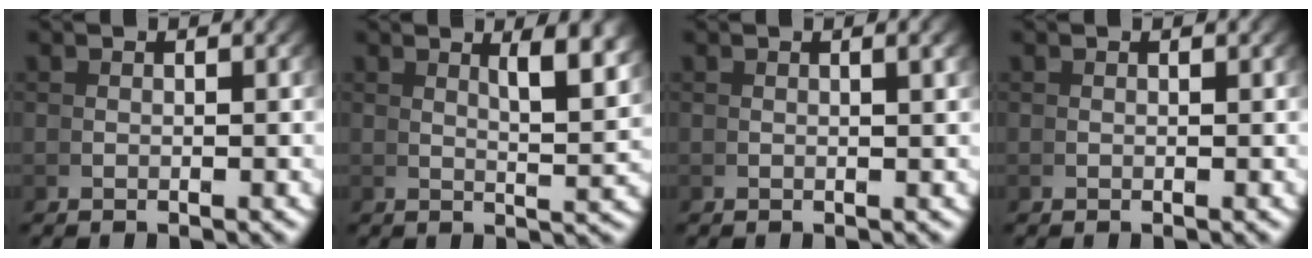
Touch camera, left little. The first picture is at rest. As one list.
[{"total": 3.7, "force": [2.2, -0.3, 3.0], "torque": [-0.039, -0.005, 0.041]}, {"total": 0.8, "force": [0.4, -0.2, 0.7], "torque": [-0.011, 0.004, 0.009]}, {"total": 0.0}]